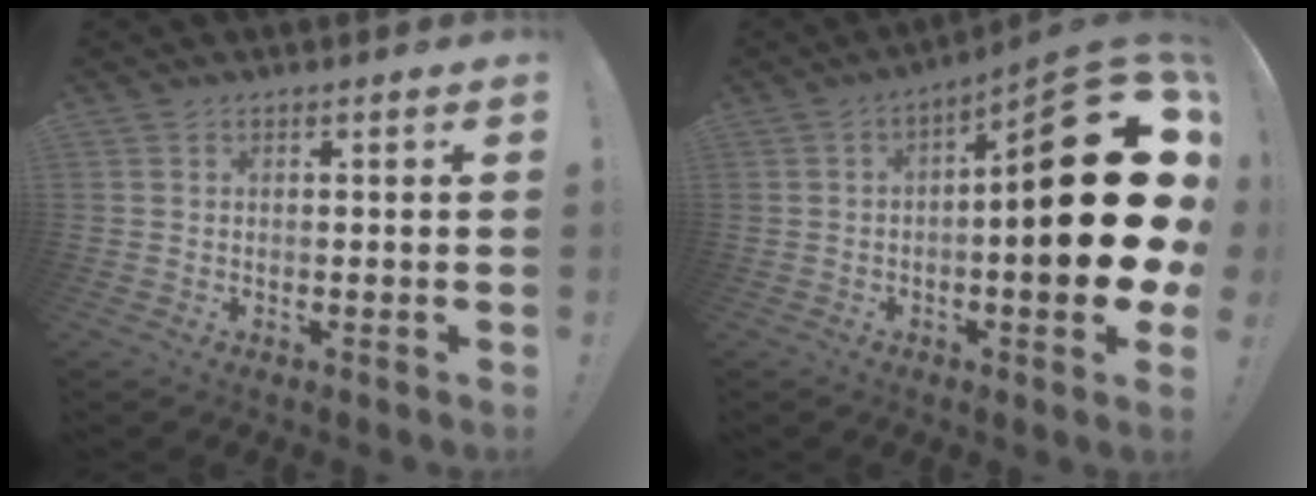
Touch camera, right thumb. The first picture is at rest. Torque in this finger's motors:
{"motor_torque": [2.63, 2.38, 2.59, -0.17, 0.63]}